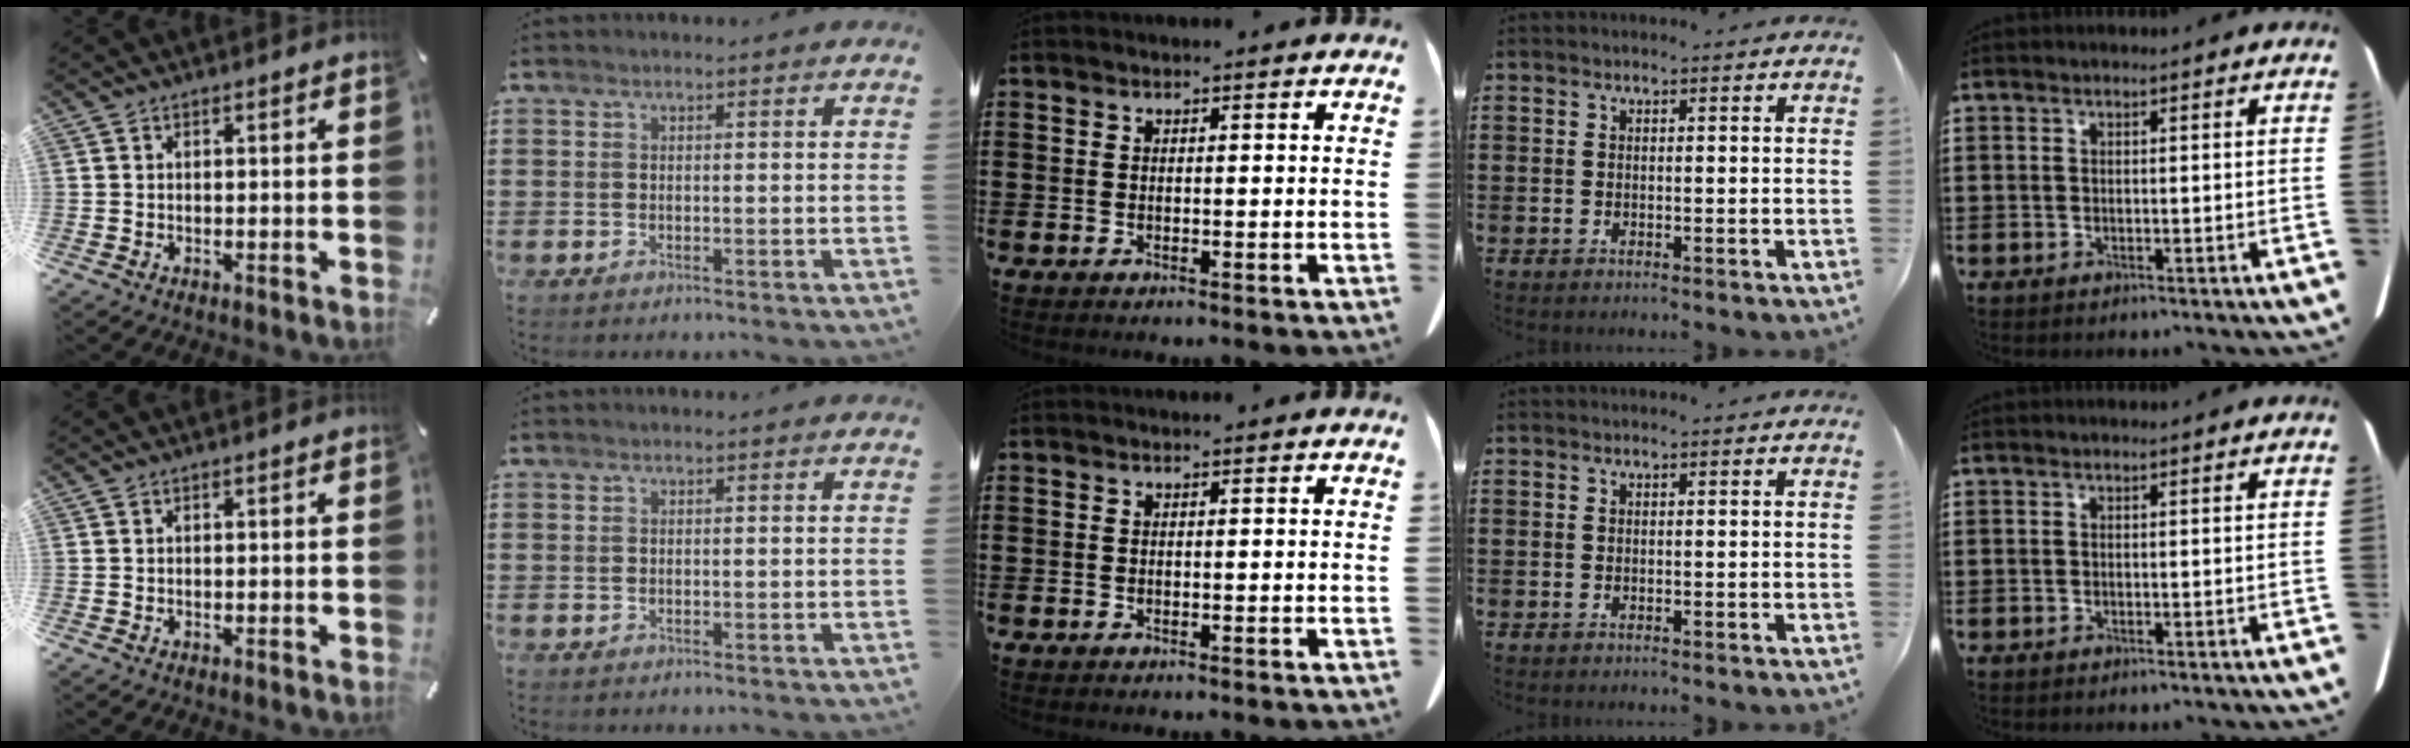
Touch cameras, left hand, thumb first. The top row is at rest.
{}